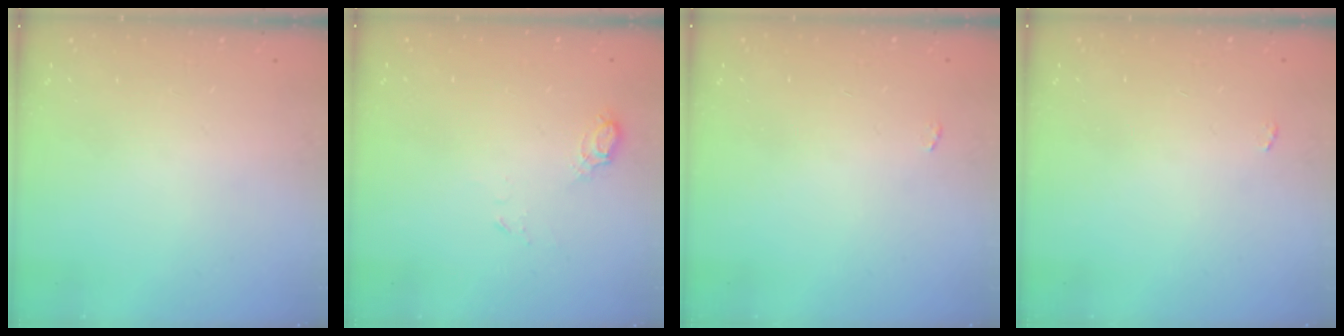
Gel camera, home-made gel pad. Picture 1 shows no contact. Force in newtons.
{"total": 6.7, "press": 6.5, "slide": 1.5}
{"total": 2.2, "press": 2.1, "slide": 0.3}
{"total": 2.2, "press": 2.1, "slide": 0.3}